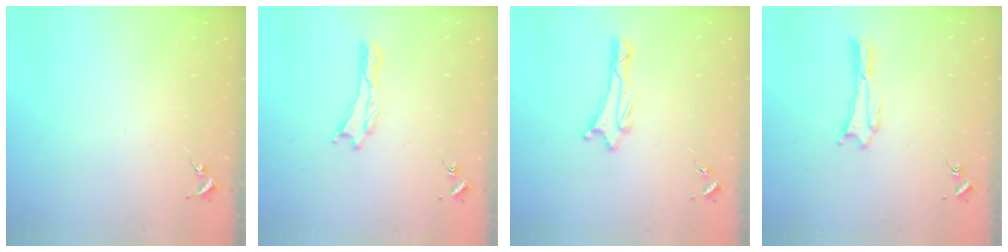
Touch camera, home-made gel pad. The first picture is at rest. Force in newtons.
{"total": 0.0}
{"total": 1.5, "press": 1.5, "slide": 0.2}
{"total": 0.0}